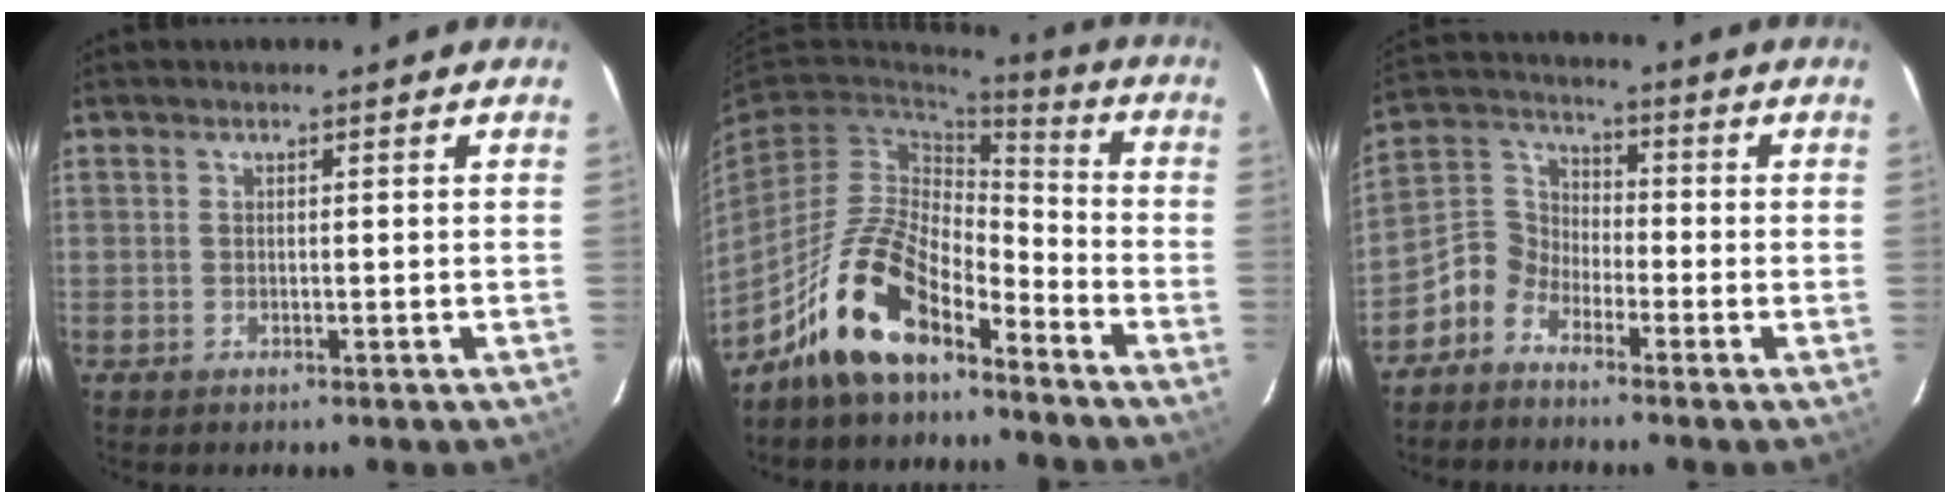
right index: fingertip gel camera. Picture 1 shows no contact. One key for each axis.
{"total": 15.2, "fx": -10.6, "fy": 6.0, "fz": 9.1, "tx": -0.183, "ty": 0.013, "tz": -0.199}
{"total": 6.4, "fx": -4.5, "fy": 4.3, "fz": 1.4, "tx": -0.033, "ty": 0.029, "tz": -0.113}